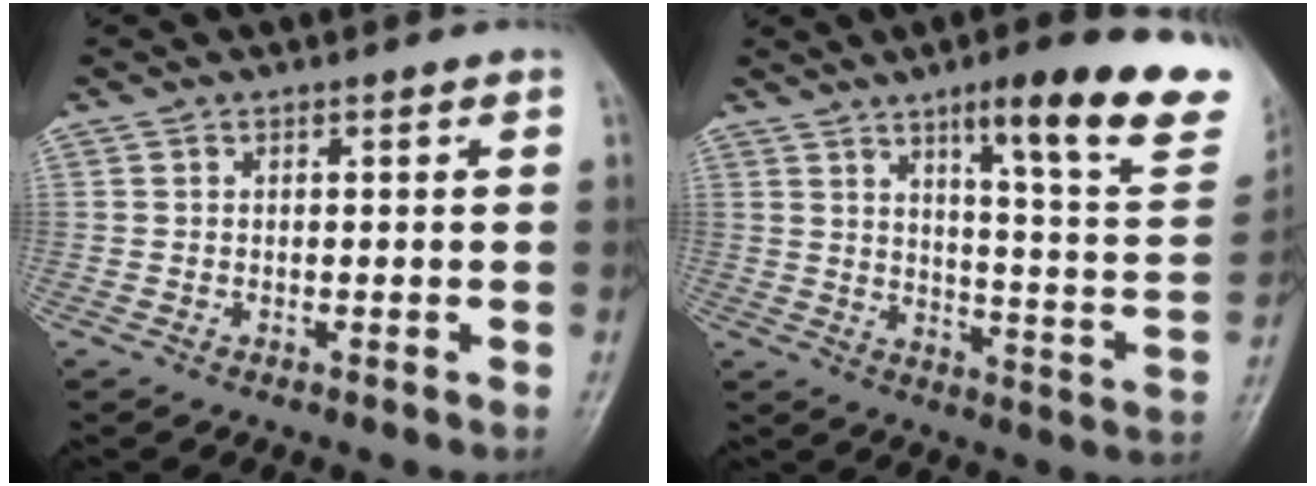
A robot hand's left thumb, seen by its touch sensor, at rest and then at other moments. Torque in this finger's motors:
{"motor_torque": [1.09, 0.87, 1.49, -1.27, 0.12]}